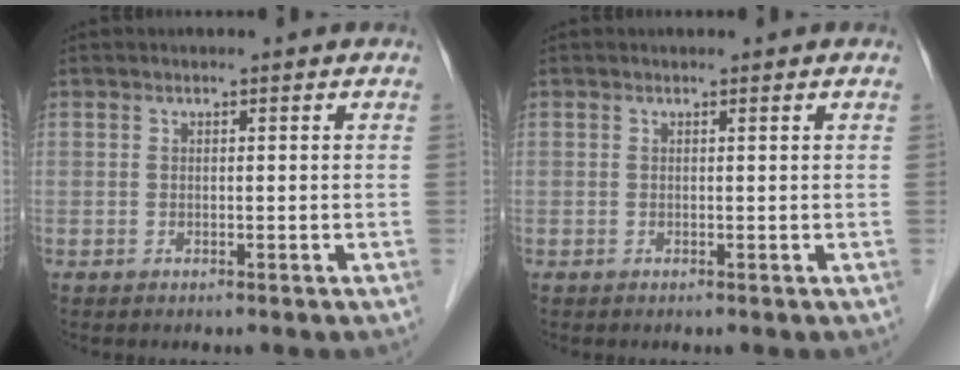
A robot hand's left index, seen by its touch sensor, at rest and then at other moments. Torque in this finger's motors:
{"motor_torque": [-0.05, -0.12, 0.01, -0.01]}